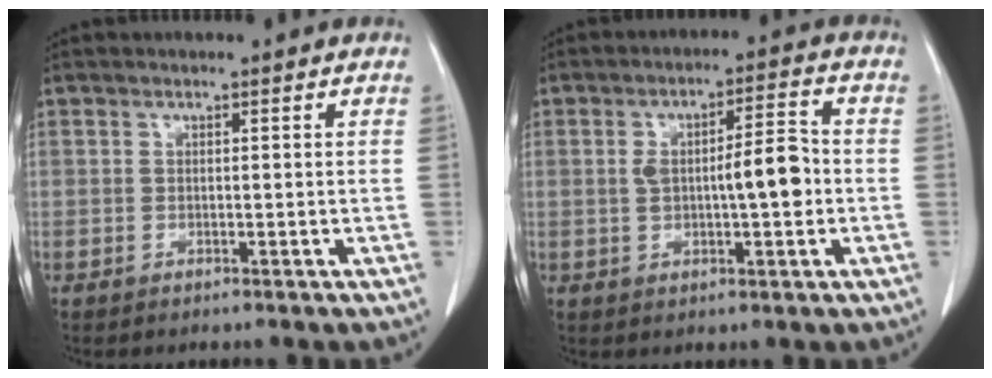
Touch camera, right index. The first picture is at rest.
{"total": 7.9, "force": [-0.4, 2.0, 7.7], "torque": [-0.132, 0.017, -0.004]}